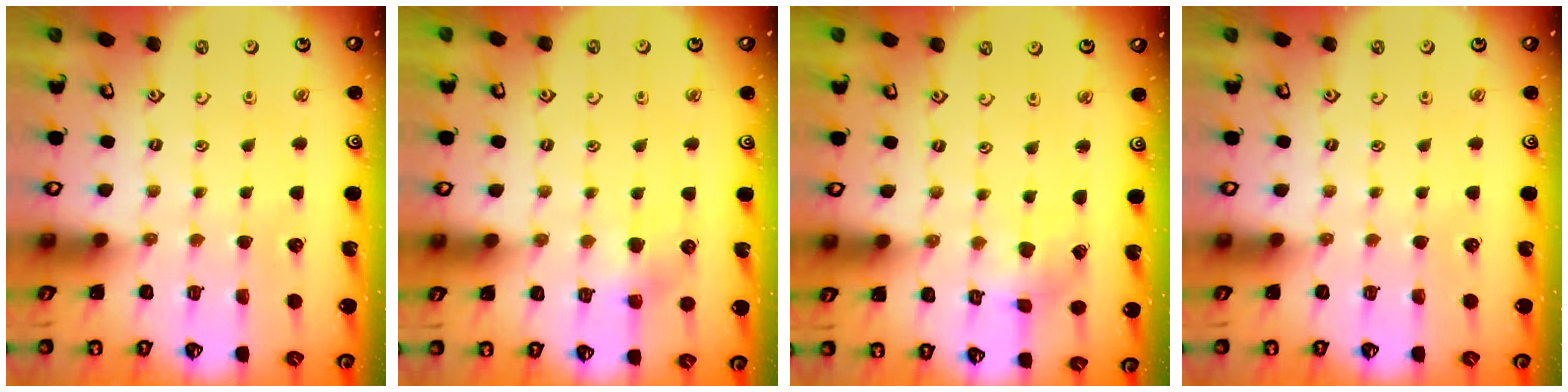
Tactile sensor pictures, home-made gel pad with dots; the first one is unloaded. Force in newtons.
{"total": 7.4, "press": 7.4, "slide": 0.3}
{"total": 1.5, "press": 1.4, "slide": 0.2}
{"total": 0.0}